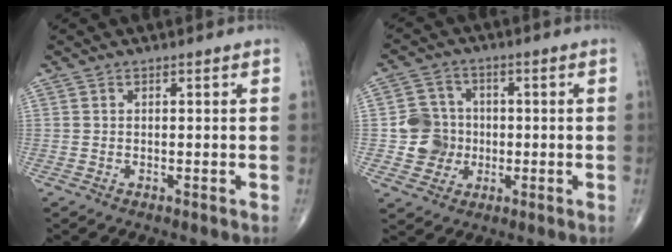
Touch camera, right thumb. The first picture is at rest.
{"total": 7.5, "force": [-0.8, 7.2, 2.0], "torque": [-0.004, 0.012, -0.016]}